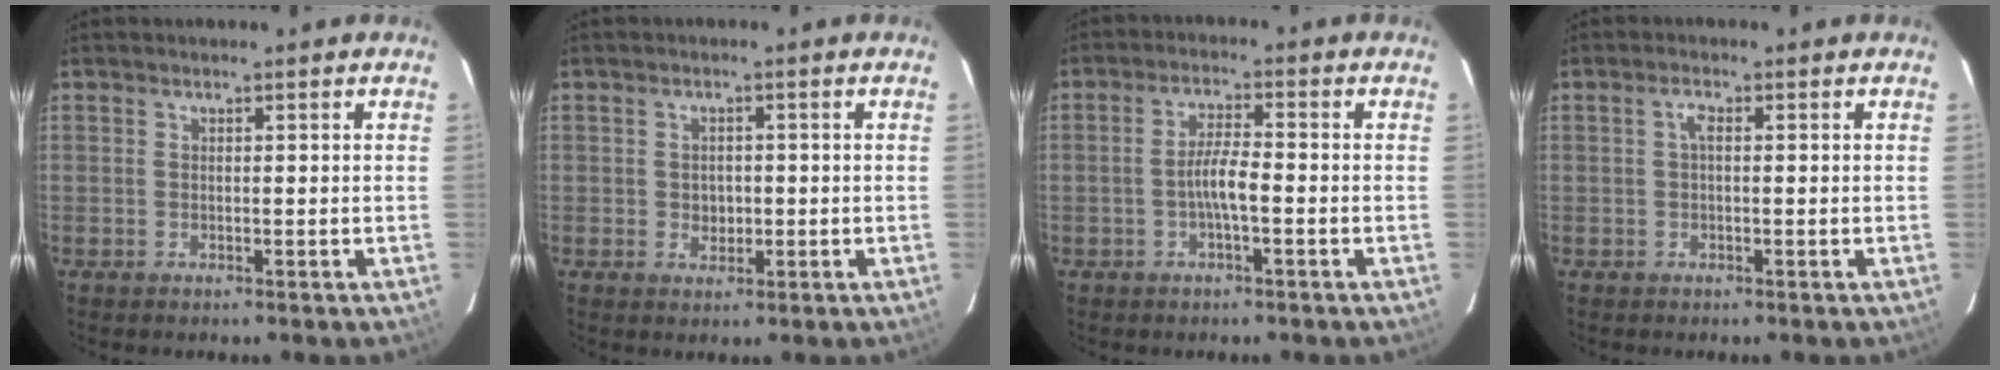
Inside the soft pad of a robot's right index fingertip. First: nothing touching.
{"total": 2.5, "force": [-0.3, 2.3, 1.1], "torque": [-0.017, 0.003, -0.001]}
{"total": 4.3, "force": [-1.4, 0.5, 4.1], "torque": [-0.080, 0.007, -0.027]}
{"total": 1.5, "force": [0.1, 0.6, 1.4], "torque": [-0.029, 0.007, 0.000]}